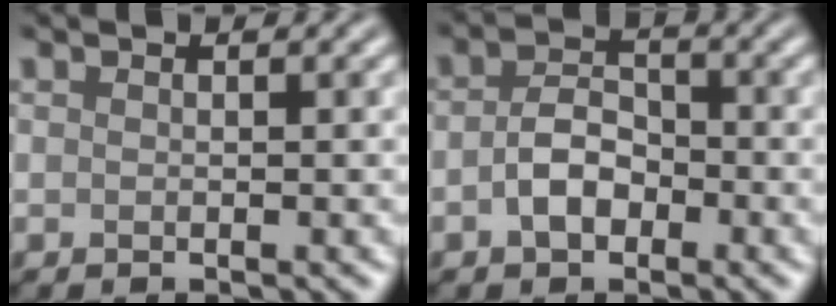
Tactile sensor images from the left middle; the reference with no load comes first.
{"total": 3.2, "force": [-1.1, 2.1, 2.1], "torque": [-0.040, 0.004, -0.024]}